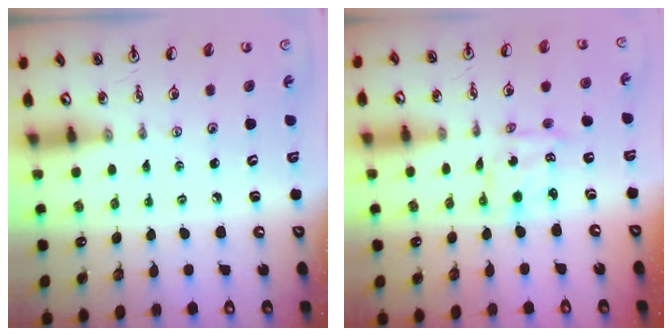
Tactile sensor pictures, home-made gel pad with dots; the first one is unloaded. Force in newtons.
{"total": 2.4, "press": 2.4, "slide": 0.1}